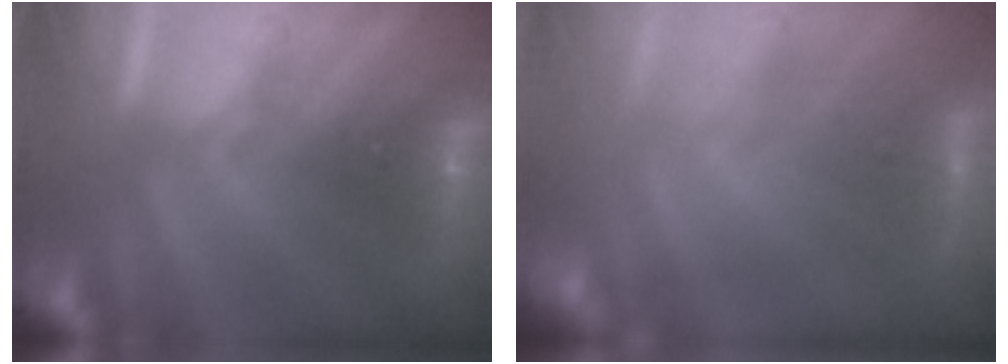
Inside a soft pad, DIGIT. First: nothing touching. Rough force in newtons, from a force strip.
{"total": 3.8}